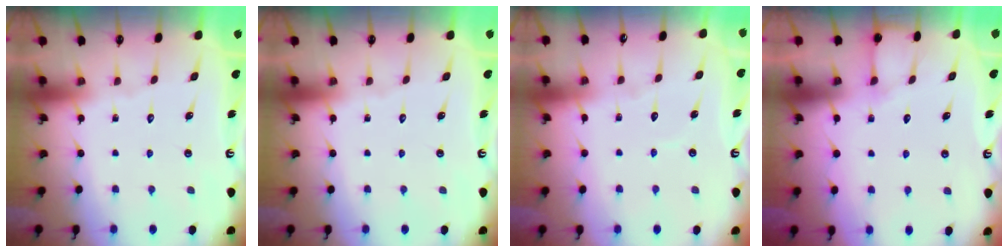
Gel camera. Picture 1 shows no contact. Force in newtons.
{"total": 0.0}
{"total": 3.7, "press": 3.7, "slide": 0.2}
{"total": 5.6, "press": 5.6, "slide": 0.6}